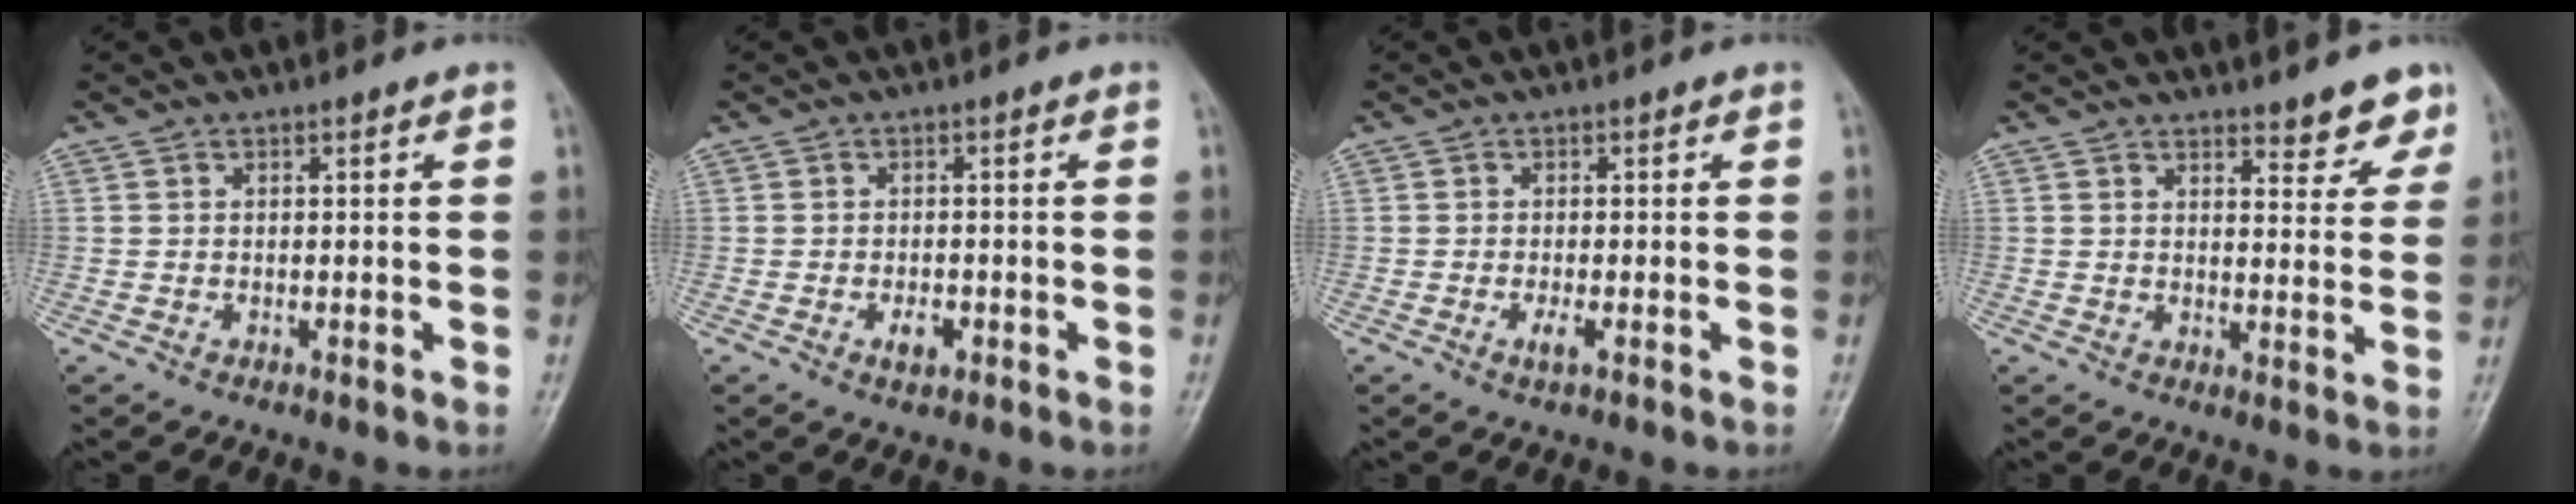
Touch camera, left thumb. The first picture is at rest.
{"total": 2.6, "force": [-1.1, 1.5, 1.9], "torque": [-0.029, 0.003, -0.016]}
{"total": 1.9, "force": [-0.8, 0.4, 1.6], "torque": [-0.035, -0.005, -0.017]}
{"total": 5.8, "force": [5.0, 2.1, 2.1], "torque": [0.002, -0.035, 0.056]}